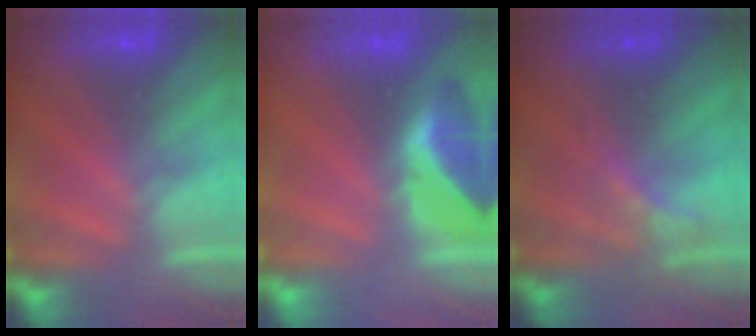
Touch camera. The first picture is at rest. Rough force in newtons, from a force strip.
{"total": 1.8}
{"total": 2.2}